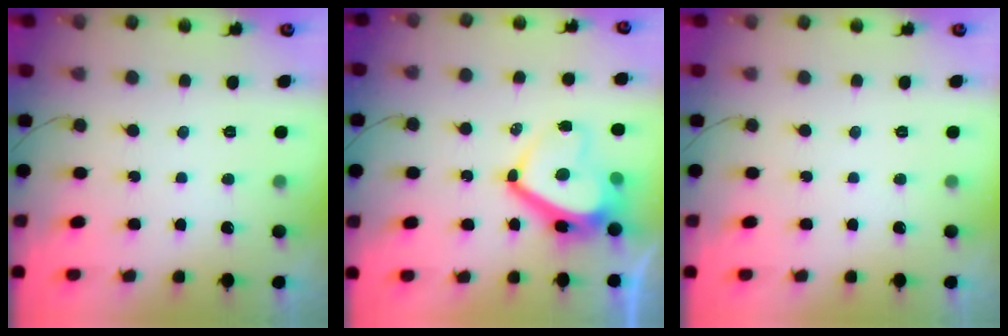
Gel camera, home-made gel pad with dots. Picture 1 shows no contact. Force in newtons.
{"total": 13.4, "press": 13.3, "slide": 1.6}
{"total": 0.0}